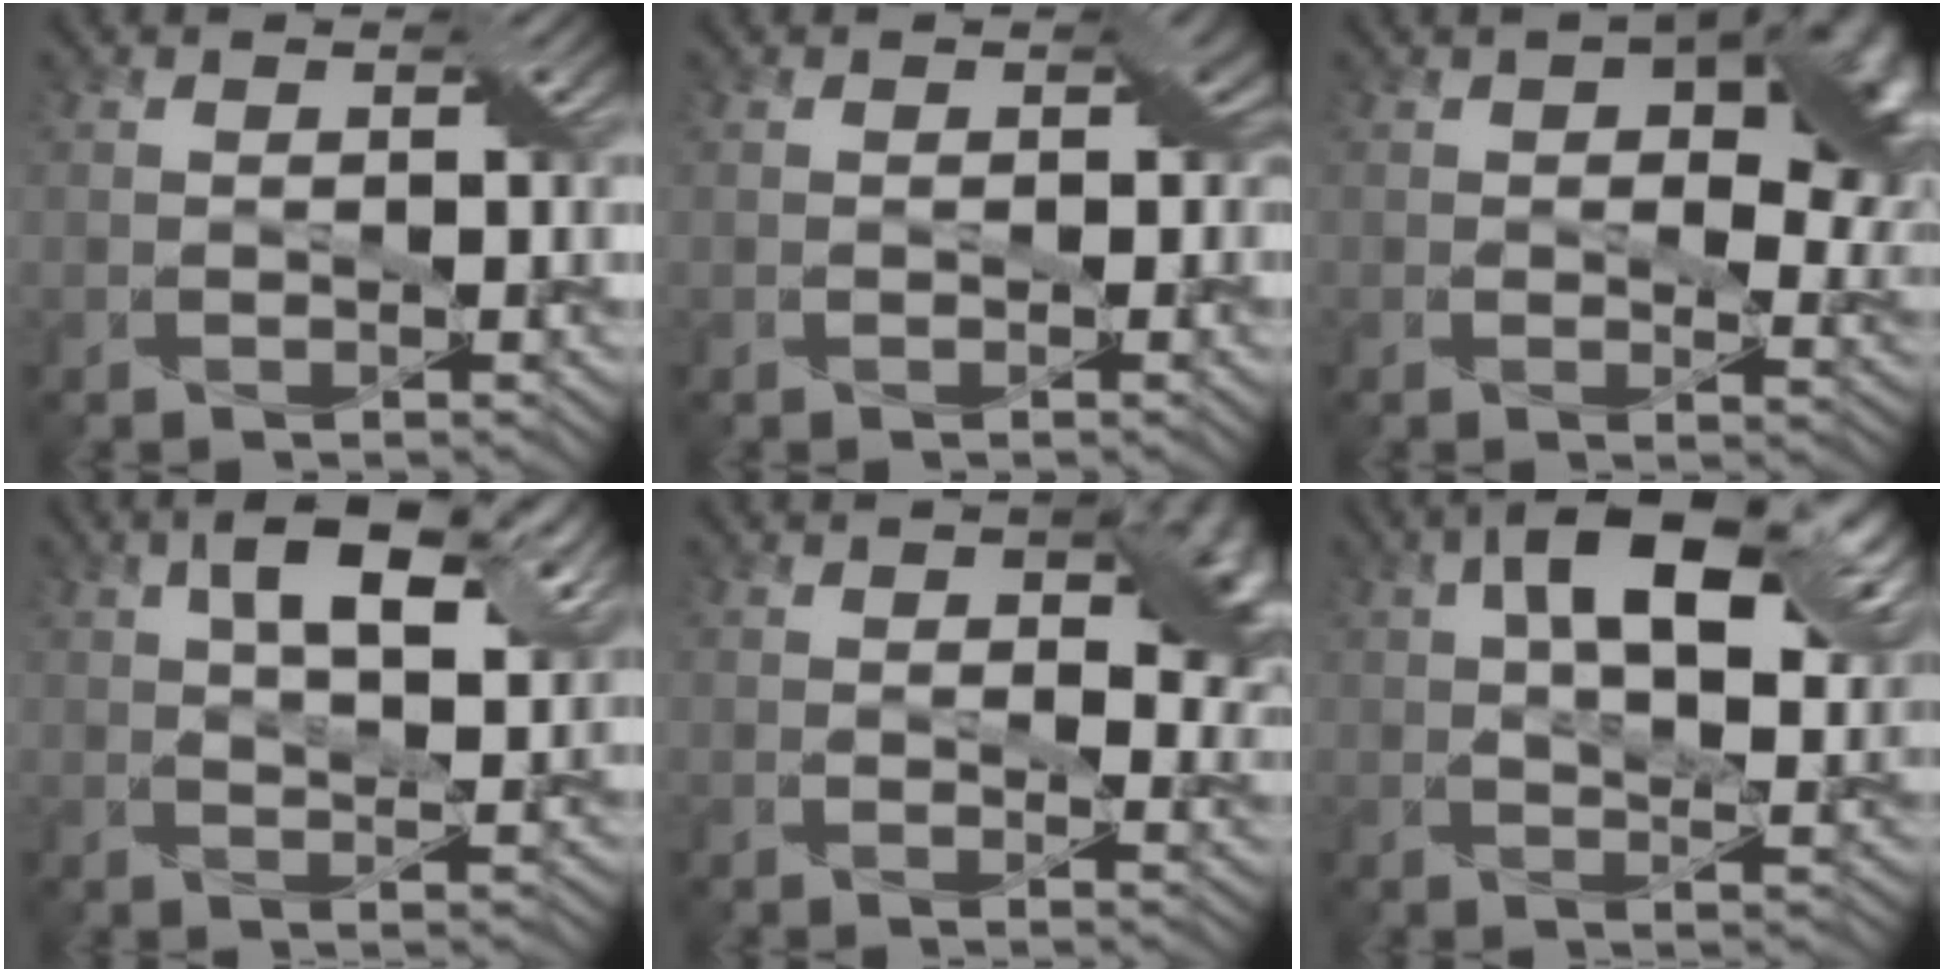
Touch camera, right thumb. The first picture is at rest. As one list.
[{"total": 1.7, "force": [0.2, 1.6, 0.8], "torque": [-0.009, -0.005, 0.002]}, {"total": 12.1, "force": [3.8, 7.2, 9.0], "torque": [-0.110, -0.002, 0.059]}, {"total": 10.6, "force": [4.5, 4.7, 8.4], "torque": [-0.143, 0.003, 0.072]}, {"total": 8.4, "force": [2.7, 4.6, 6.5], "torque": [-0.079, -0.007, 0.047]}, {"total": 15.2, "force": [5.4, 7.7, 11.9], "torque": [-0.185, 0.013, 0.080]}]